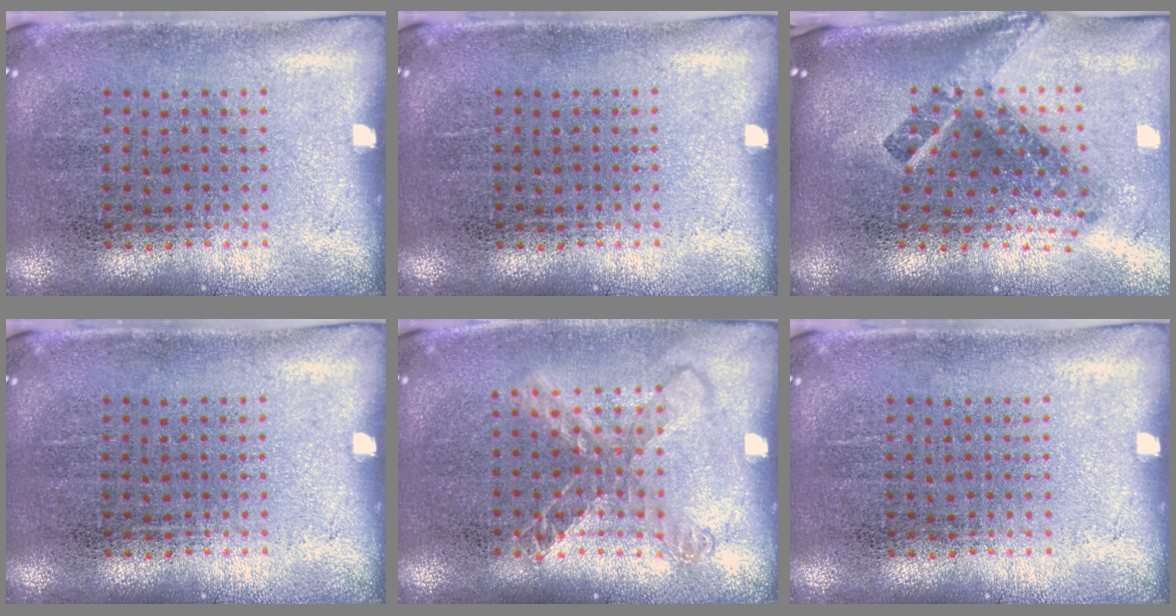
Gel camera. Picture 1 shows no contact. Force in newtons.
{"total": 0.0}
{"total": 2.7, "press": 1.6, "slide": 2.1}
{"total": 0.0}
{"total": 1.5, "press": 1.3, "slide": 0.8}
{"total": 0.0}